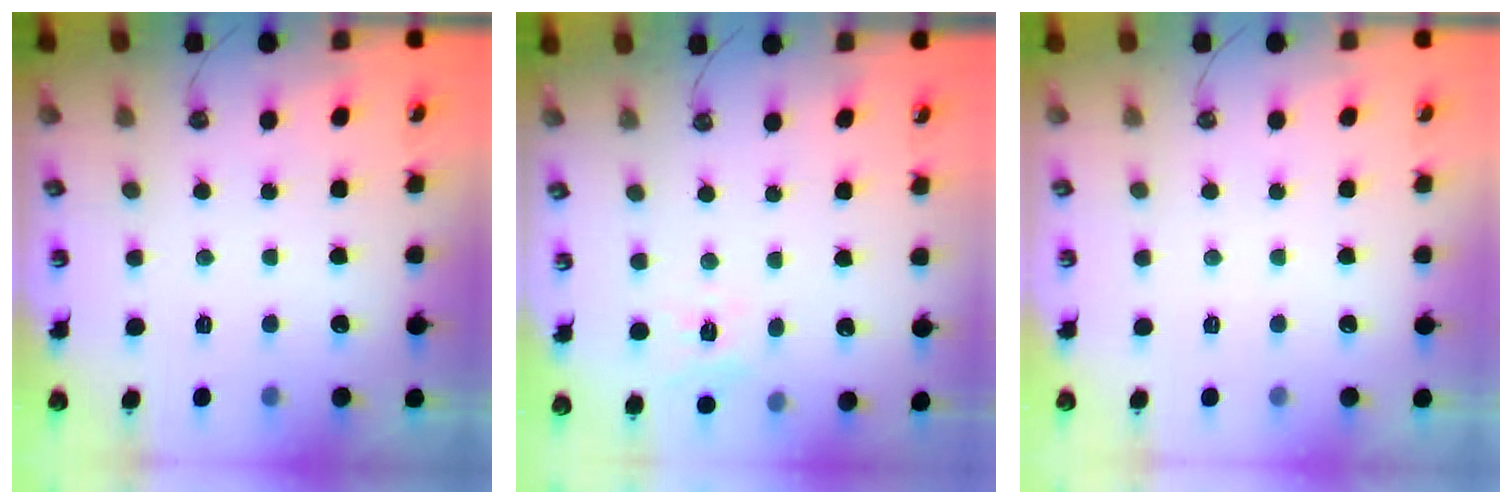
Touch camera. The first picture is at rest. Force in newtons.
{"total": 7.6, "press": 7.6, "slide": 0.4}
{"total": 0.0}